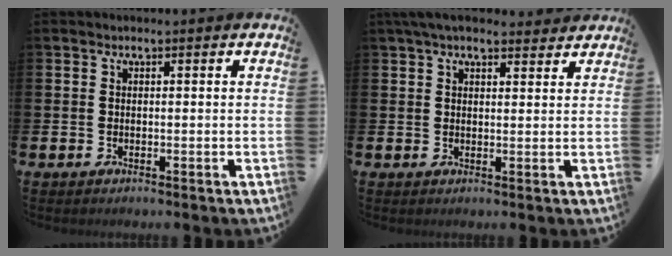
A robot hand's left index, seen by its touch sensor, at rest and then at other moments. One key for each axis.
{"total": 4.4, "fx": 3.9, "fy": 1.2, "fz": 1.6, "tx": -0.034, "ty": -0.010, "tz": 0.071}